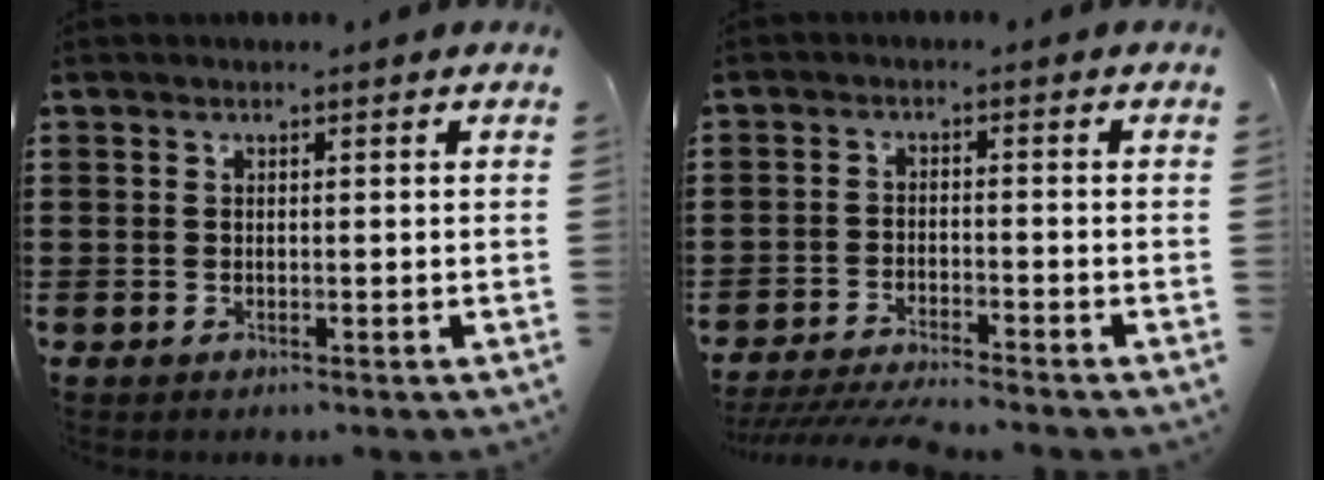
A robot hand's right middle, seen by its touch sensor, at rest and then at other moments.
{"total": 4.1, "force": [-3.9, 0.0, 1.1], "torque": [-0.025, -0.008, -0.081]}